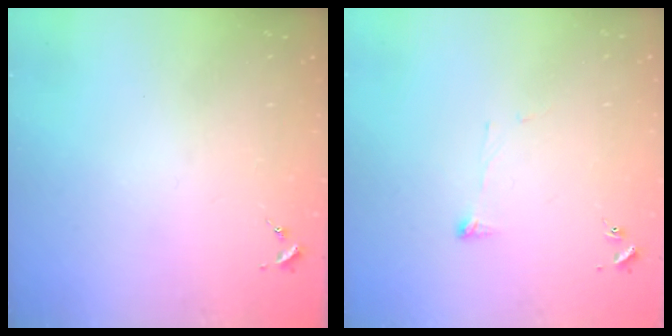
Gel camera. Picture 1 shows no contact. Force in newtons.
{"total": 3.7, "press": 3.6, "slide": 0.7}